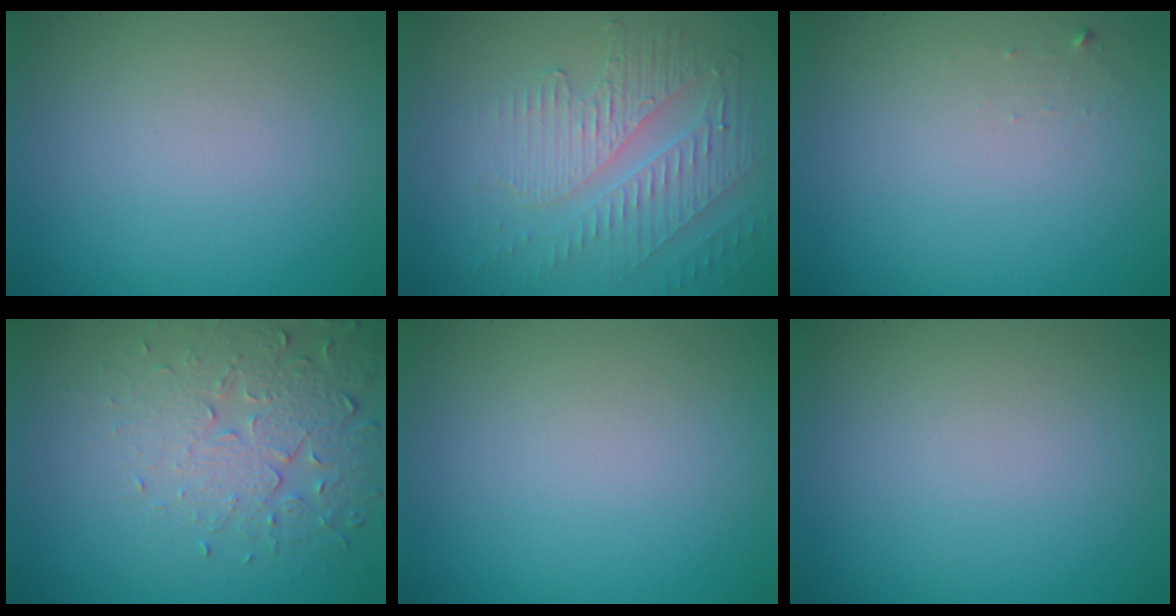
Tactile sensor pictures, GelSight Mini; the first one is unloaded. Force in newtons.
{"total": 5.3, "press": 3.5, "slide": 3.9}
{"total": 0.6, "press": 0.6, "slide": 0.1}
{"total": 5.1, "press": 3.8, "slide": 3.4}
{"total": 0.0}
{"total": 0.0}